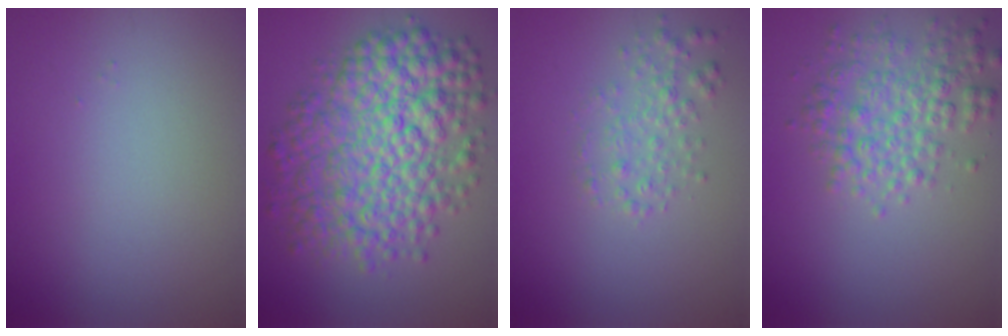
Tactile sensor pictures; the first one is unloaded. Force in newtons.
{"total": 9.9, "press": 9.9, "slide": 0.1}
{"total": 2.1, "press": 2.1, "slide": 0.0}
{"total": 4.1, "press": 4.1, "slide": 0.1}